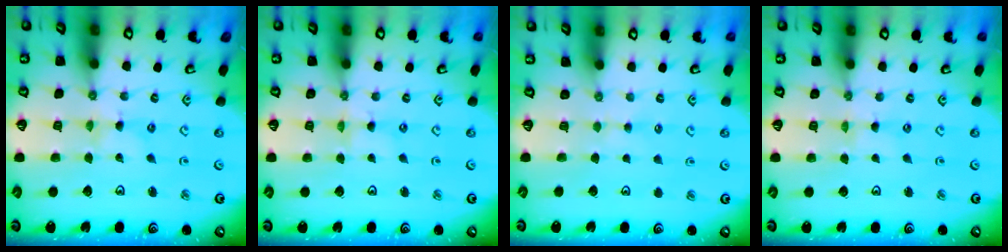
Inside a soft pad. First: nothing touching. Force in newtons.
{"total": 0.8, "press": 0.7, "slide": 0.2}
{"total": 1.5, "press": 1.5, "slide": 0.4}
{"total": 0.0}